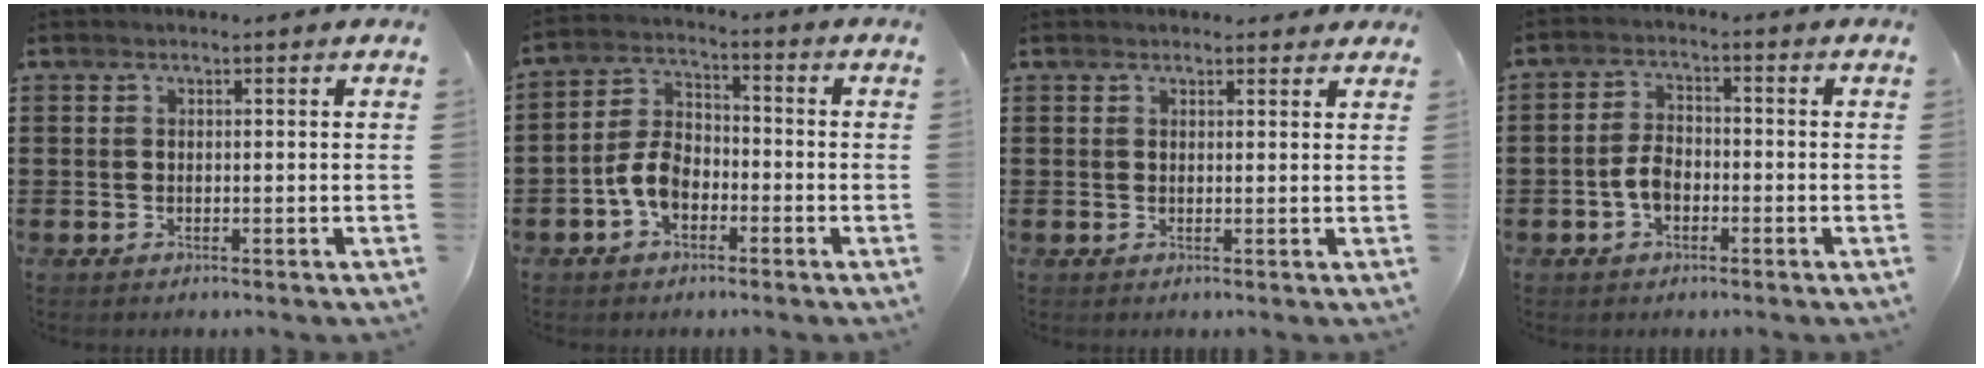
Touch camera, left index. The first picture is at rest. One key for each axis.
{"total": 6.2, "fx": -2.7, "fy": 3.9, "fz": 4.0, "tx": -0.107, "ty": 0.005, "tz": -0.062}
{"total": 1.3, "fx": 1.2, "fy": 0.5, "fz": 0.1, "tx": -0.005, "ty": 0.003, "tz": 0.023}
{"total": 4.0, "fx": -1.3, "fy": 2.4, "fz": 2.9, "tx": -0.076, "ty": 0.000, "tz": -0.032}